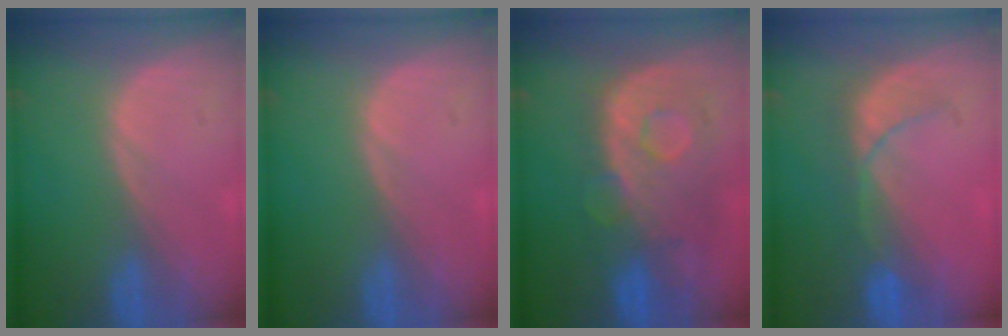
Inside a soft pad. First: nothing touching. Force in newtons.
{"total": 0.0}
{"total": 10.7, "press": 9.5, "slide": 4.8}
{"total": 5.1, "press": 5.1, "slide": 0.7}